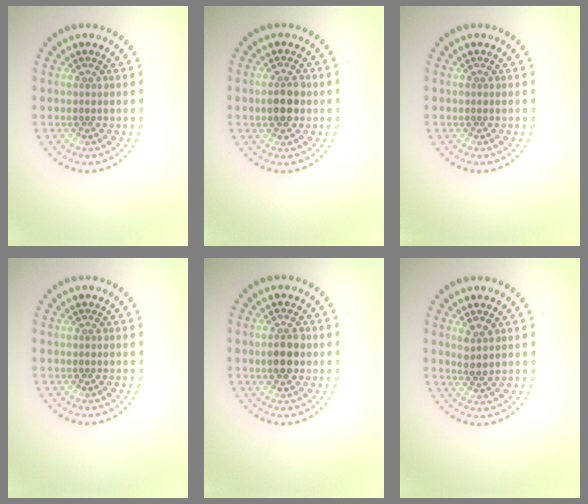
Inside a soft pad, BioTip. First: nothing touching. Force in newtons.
{"total": 2.8, "press": 2.8, "slide": 0.1}
{"total": 0.0}
{"total": 0.0}
{"total": 2.9, "press": 2.9, "slide": 0.1}
{"total": 1.9, "press": 1.6, "slide": 1.1}